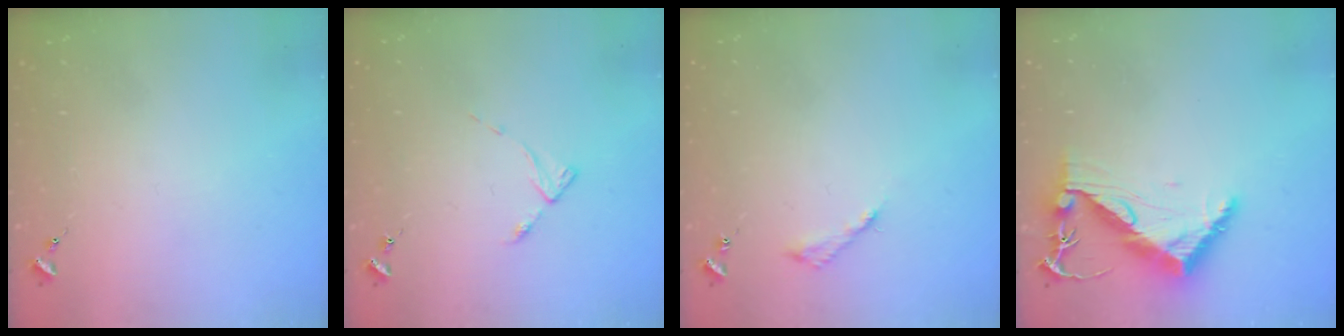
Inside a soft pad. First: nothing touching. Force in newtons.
{"total": 3.1, "press": 3.1, "slide": 0.4}
{"total": 4.5, "press": 4.4, "slide": 0.6}
{"total": 8.6, "press": 8.5, "slide": 1.1}